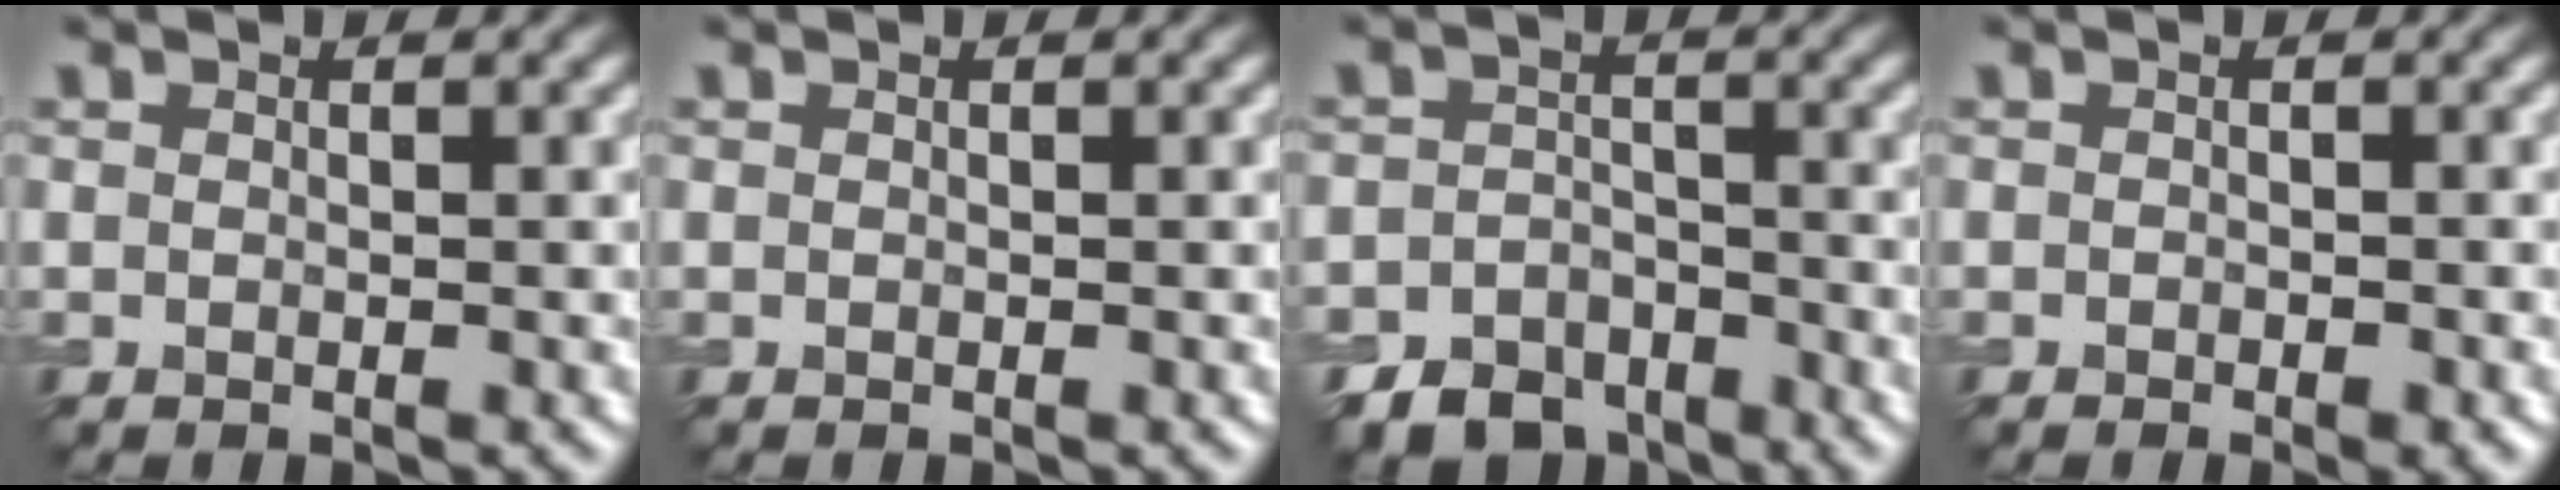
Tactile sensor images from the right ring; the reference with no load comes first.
{"total": 0.0}
{"total": 6.5, "force": [-5.1, 3.9, 1.4], "torque": [-0.014, -0.016, -0.079]}
{"total": 1.2, "force": [-0.7, 0.6, 0.8], "torque": [-0.013, -0.003, -0.010]}